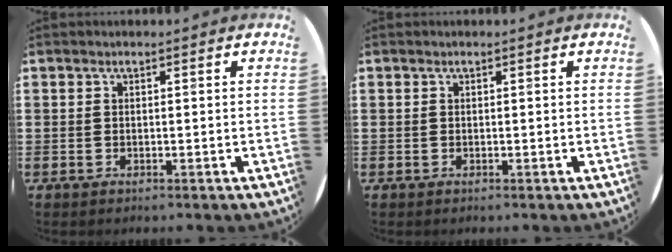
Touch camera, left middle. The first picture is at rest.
{"total": 0.0}